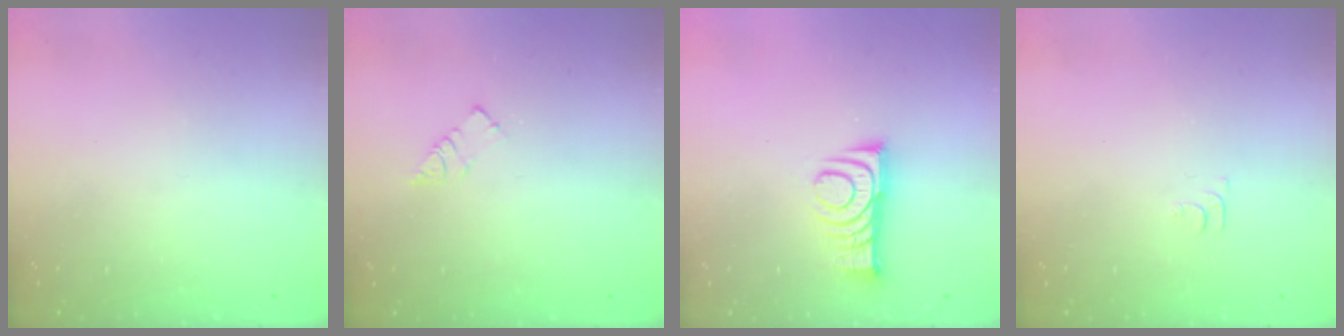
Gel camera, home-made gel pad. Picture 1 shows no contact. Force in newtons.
{"total": 3.7, "press": 3.7, "slide": 0.2}
{"total": 9.3, "press": 9.3, "slide": 0.2}
{"total": 4.6, "press": 4.5, "slide": 0.7}